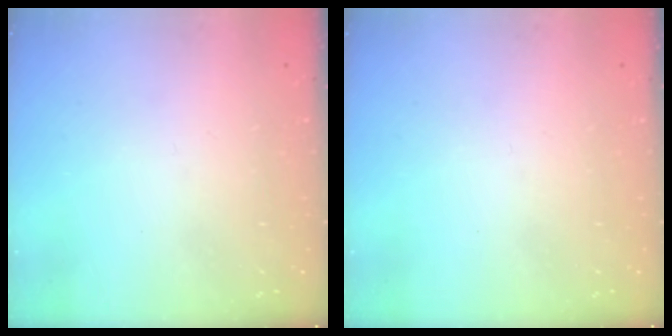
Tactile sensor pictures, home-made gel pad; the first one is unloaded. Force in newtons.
{"total": 0.0}